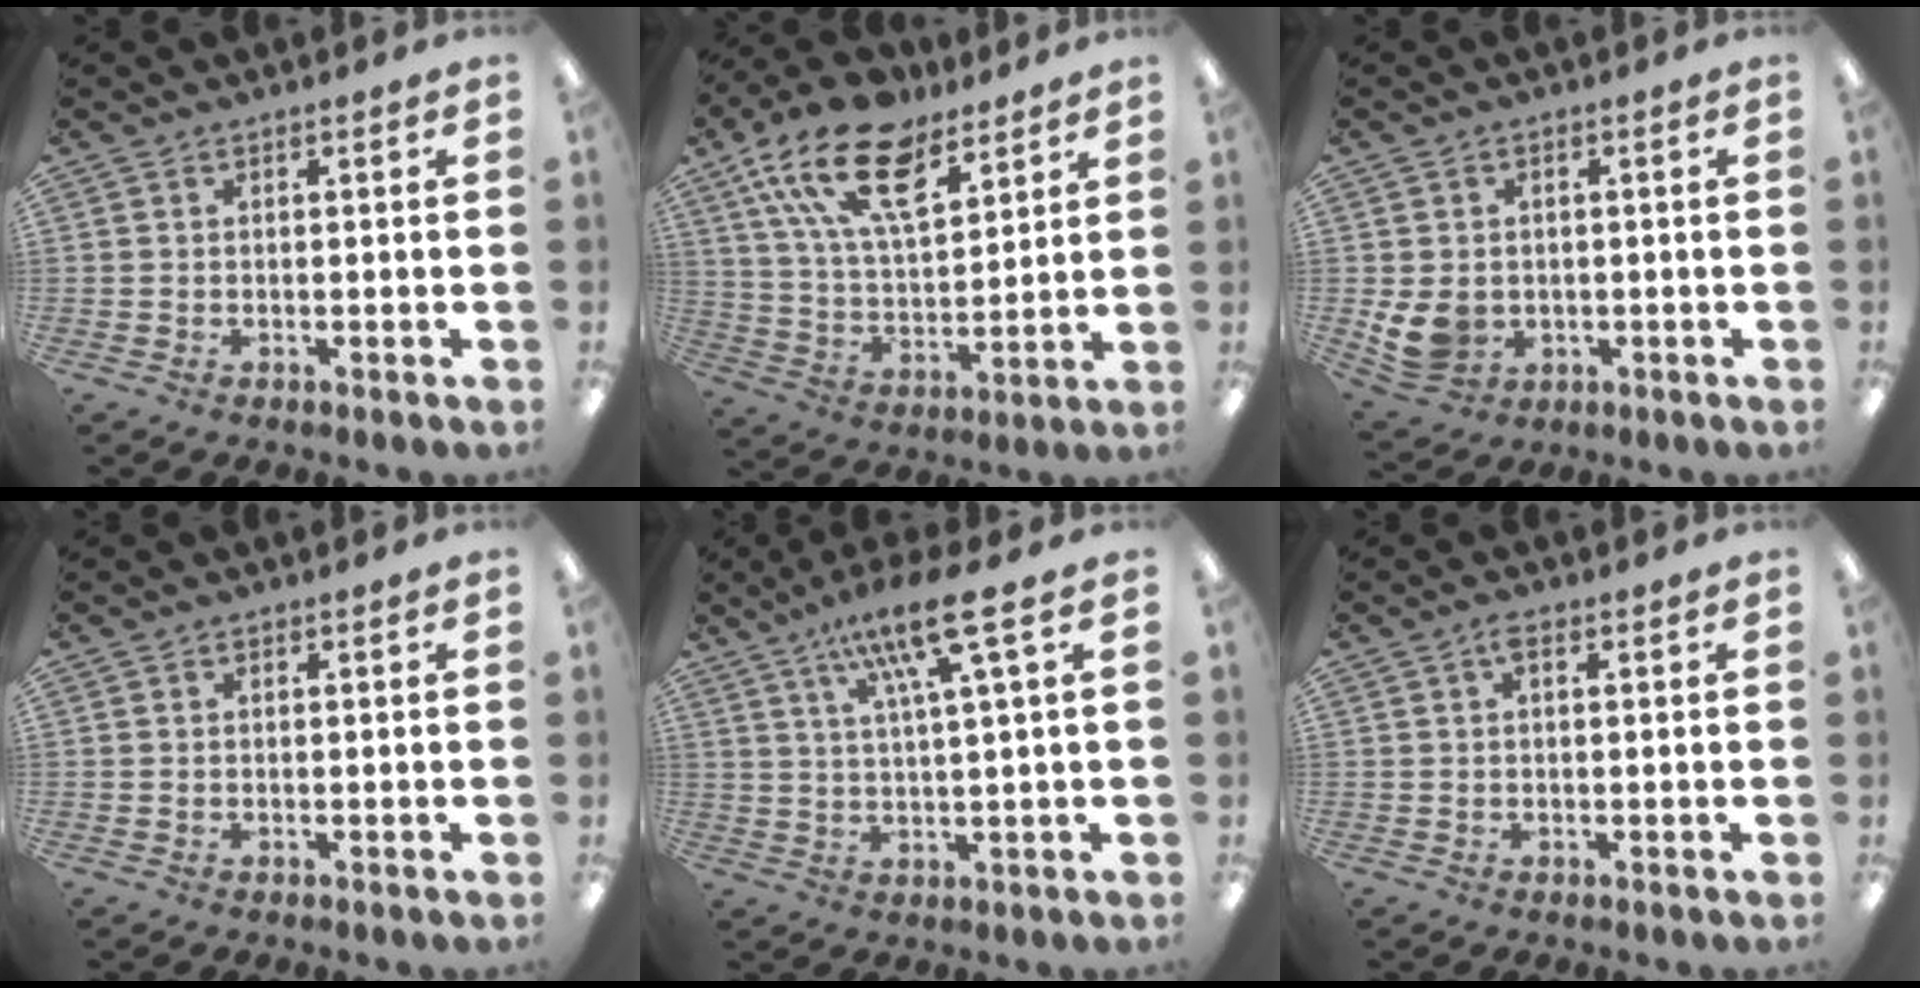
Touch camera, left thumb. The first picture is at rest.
{"total": 19.1, "force": [12.0, 9.0, 11.8], "torque": [-0.226, -0.056, 0.214]}
{"total": 6.8, "force": [-0.6, 5.9, 3.4], "torque": [-0.072, 0.002, -0.008]}
{"total": 0.0}
{"total": 12.5, "force": [6.8, 1.9, 10.3], "torque": [-0.193, -0.015, 0.111]}
{"total": 1.7, "force": [0.7, 0.9, 1.3], "torque": [-0.023, 0.001, 0.010]}